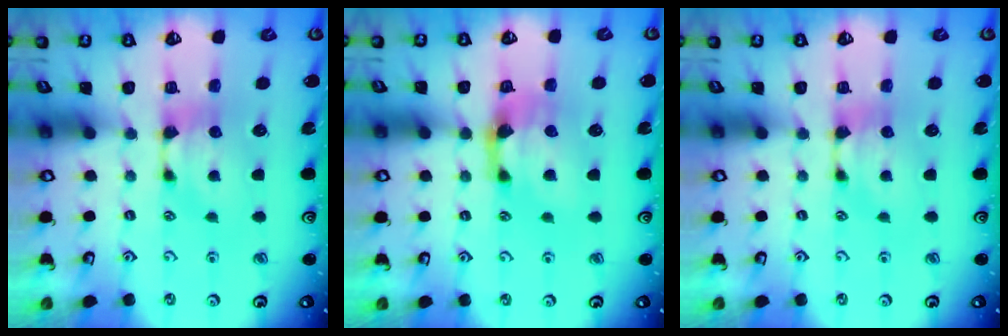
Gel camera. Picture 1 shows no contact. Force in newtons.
{"total": 2.8, "press": 2.4, "slide": 1.5}
{"total": 0.0}